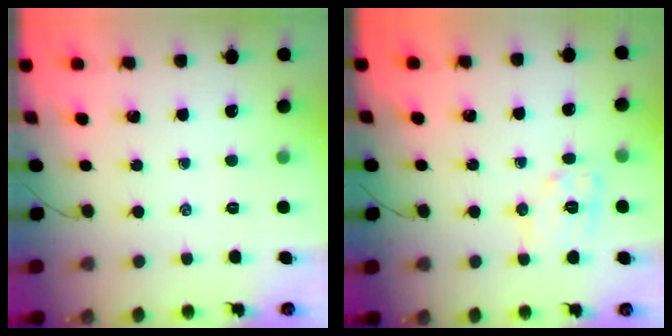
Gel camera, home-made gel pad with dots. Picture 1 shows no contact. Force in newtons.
{"total": 8.5, "press": 8.5, "slide": 0.2}